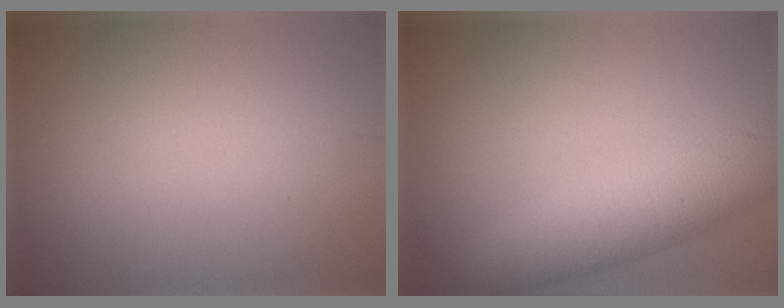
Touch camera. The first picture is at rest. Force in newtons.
{"total": 6.1, "press": 6.1, "slide": 0.1}